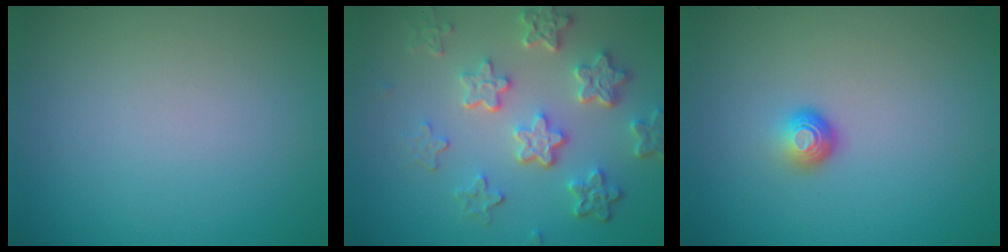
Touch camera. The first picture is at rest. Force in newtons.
{"total": 6.0, "press": 4.5, "slide": 4.0}
{"total": 1.8, "press": 1.1, "slide": 1.4}